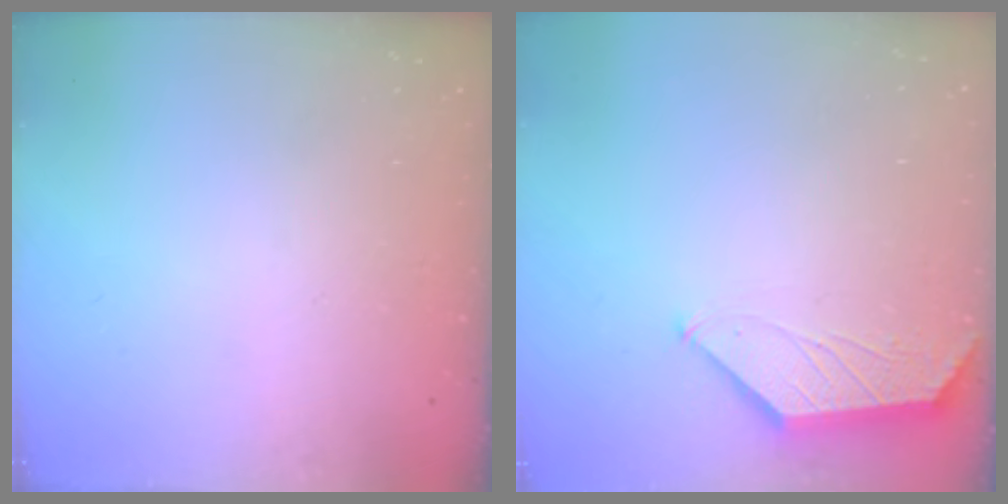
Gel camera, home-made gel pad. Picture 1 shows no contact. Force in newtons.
{"total": 0.8, "press": 0.8, "slide": 0.2}